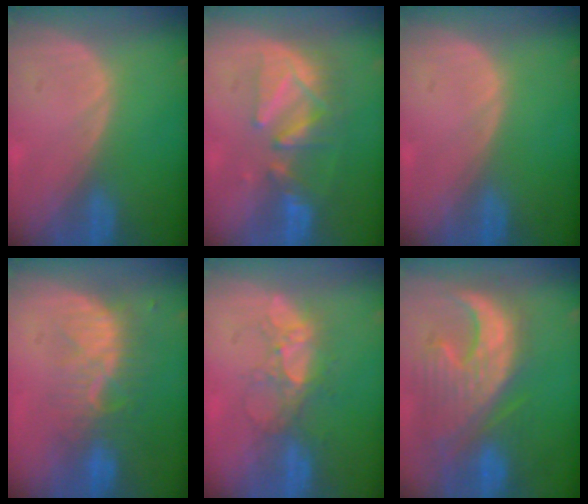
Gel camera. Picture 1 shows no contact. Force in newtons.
{"total": 8.3, "press": 7.9, "slide": 2.6}
{"total": 0.0}
{"total": 8.3, "press": 7.3, "slide": 3.8}
{"total": 5.6, "press": 5.4, "slide": 1.6}
{"total": 12.4, "press": 11.2, "slide": 5.4}